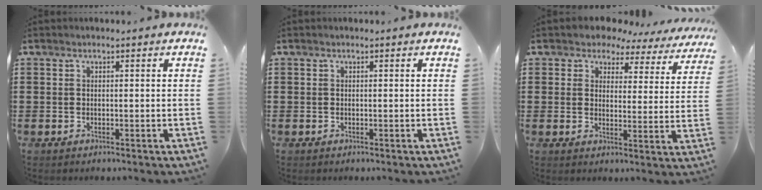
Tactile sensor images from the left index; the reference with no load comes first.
{"total": 0.0}
{"total": 3.9, "force": [3.4, 1.8, 0.7], "torque": [-0.037, -0.017, 0.055]}